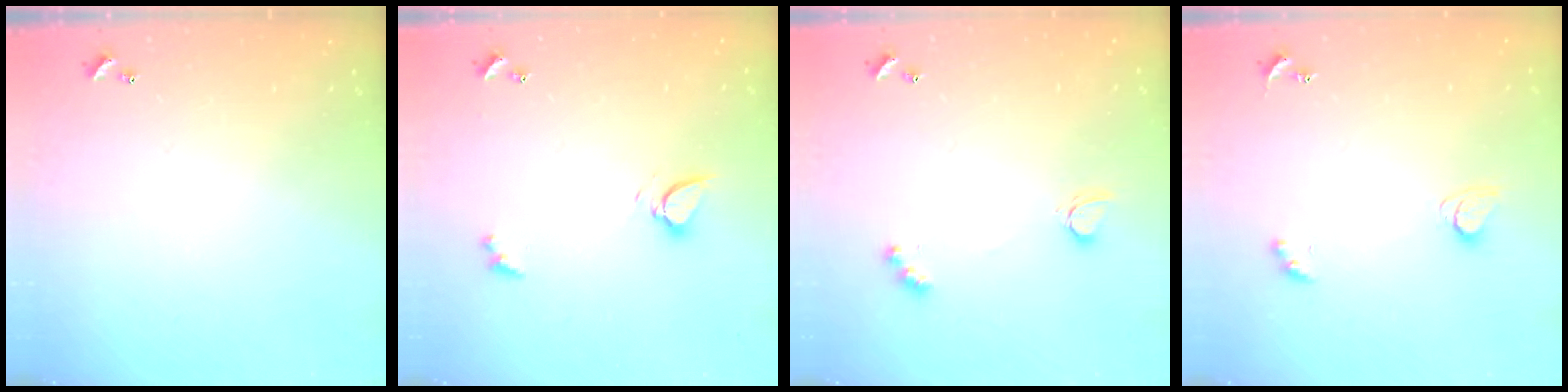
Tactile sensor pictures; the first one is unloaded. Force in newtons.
{"total": 3.6, "press": 3.6, "slide": 0.2}
{"total": 2.7, "press": 2.7, "slide": 0.5}
{"total": 2.8, "press": 2.8, "slide": 0.6}